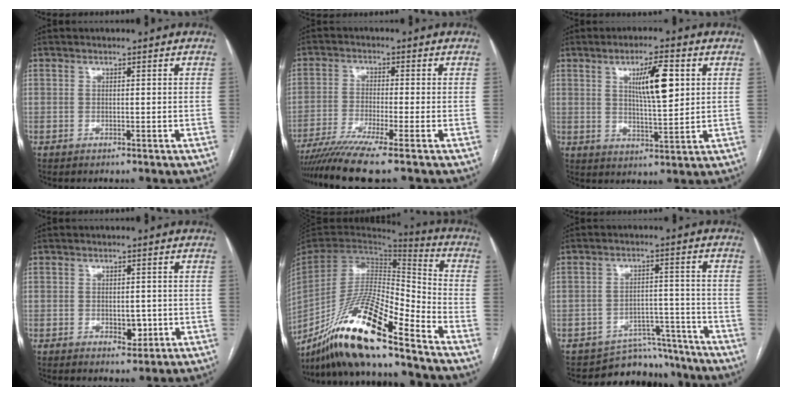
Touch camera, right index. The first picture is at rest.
{"total": 9.0, "force": [-6.9, -1.4, 5.5], "torque": [-0.093, -0.027, -0.119]}
{"total": 8.5, "force": [2.7, 1.5, 8.0], "torque": [-0.135, 0.002, 0.048]}
{"total": 3.4, "force": [-0.7, 2.1, 2.6], "torque": [-0.034, 0.001, -0.001]}
{"total": 21.0, "force": [-15.9, 1.5, 13.6], "torque": [-0.275, -0.027, -0.297]}
{"total": 9.0, "force": [-8.3, 3.3, -1.0], "torque": [0.032, 0.045, -0.115]}